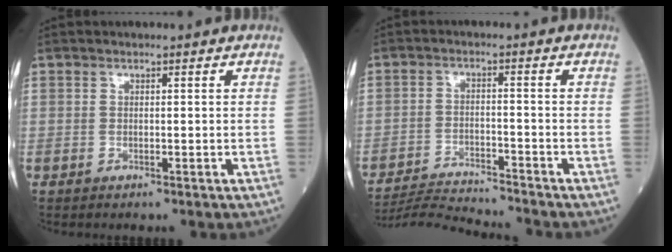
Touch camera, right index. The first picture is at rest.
{"total": 9.2, "force": [-9.0, -1.6, 1.4], "torque": [-0.021, -0.009, -0.157]}